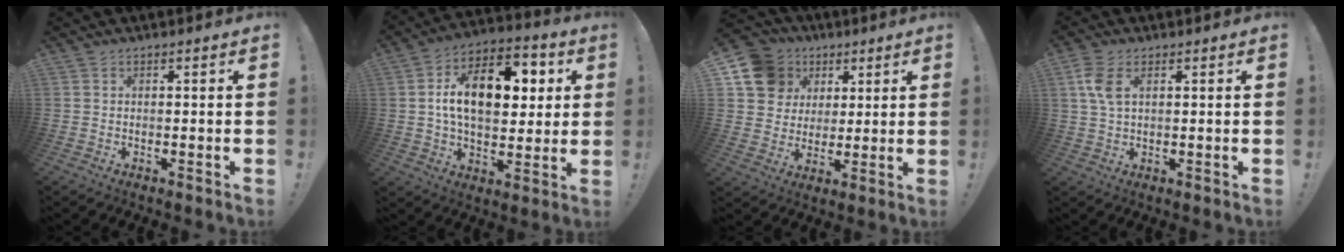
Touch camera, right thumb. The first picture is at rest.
{"total": 17.6, "force": [3.3, 10.7, 13.6], "torque": [-0.203, 0.003, 0.057]}
{"total": 13.8, "force": [5.7, 11.8, 4.5], "torque": [-0.064, -0.027, 0.124]}
{"total": 6.3, "force": [2.0, 3.3, 4.9], "torque": [-0.098, -0.003, 0.037]}